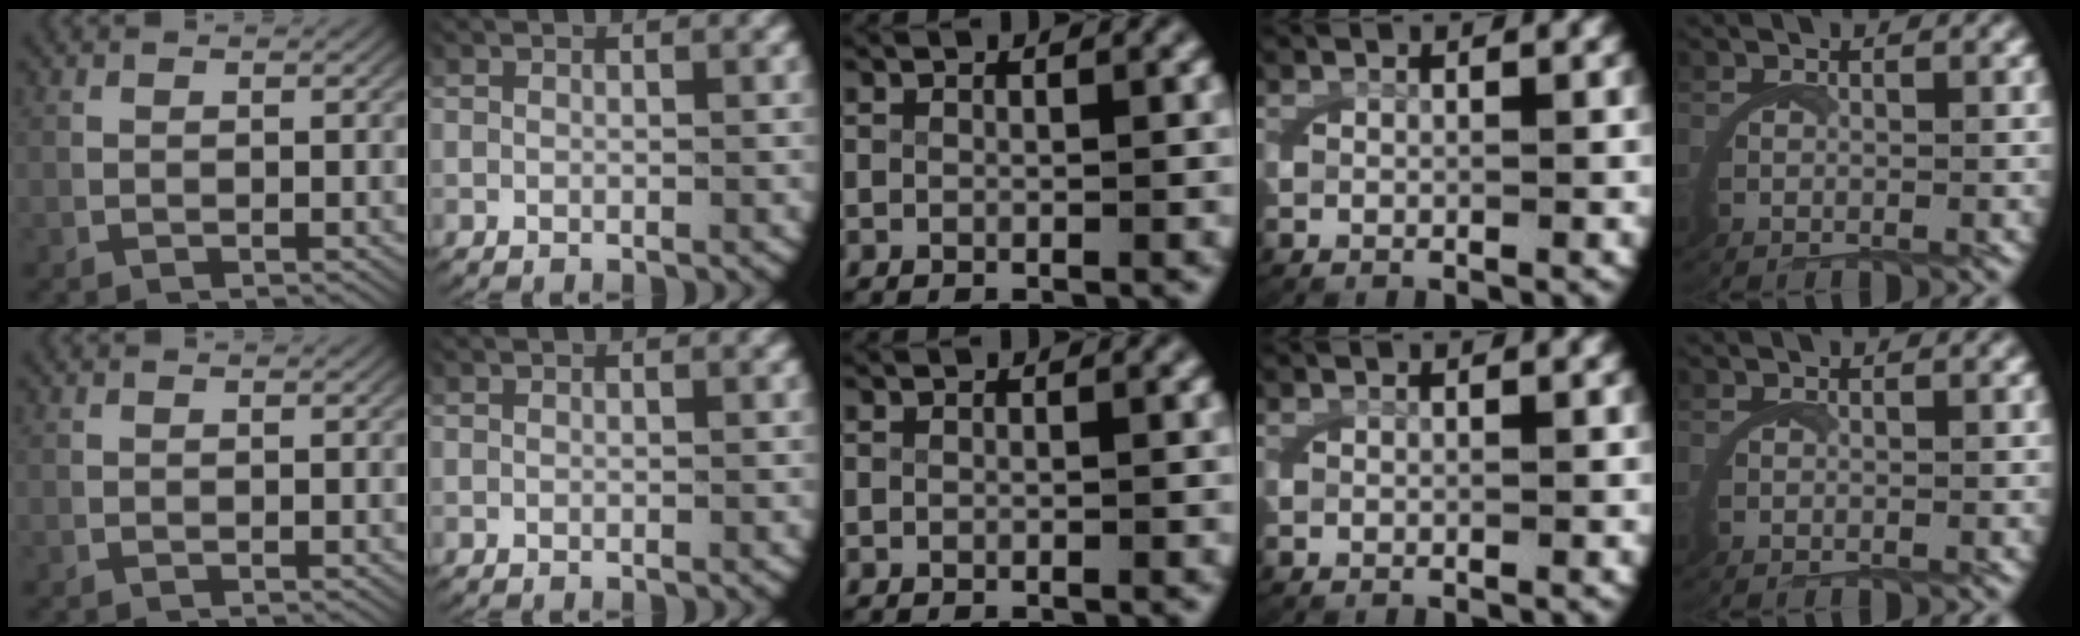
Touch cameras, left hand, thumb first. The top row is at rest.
{}